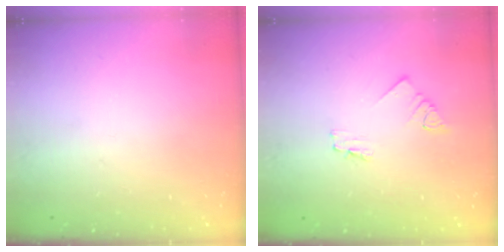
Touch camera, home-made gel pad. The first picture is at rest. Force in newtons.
{"total": 1.6, "press": 1.6, "slide": 0.1}